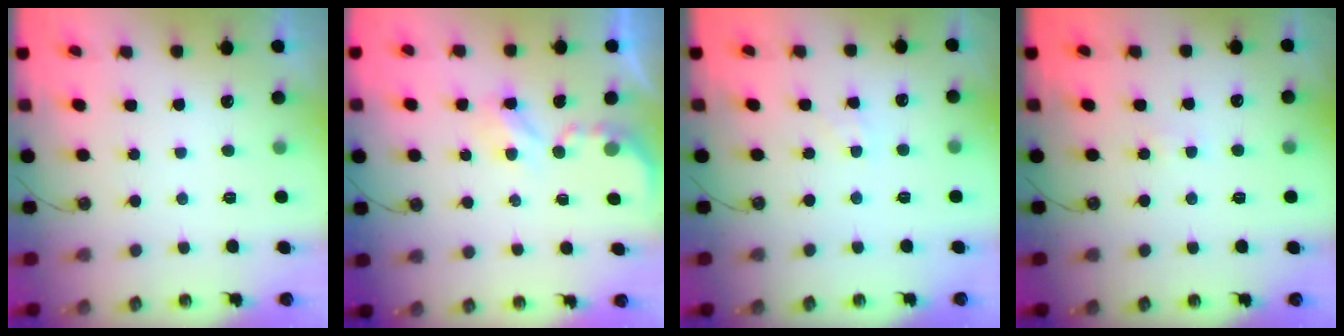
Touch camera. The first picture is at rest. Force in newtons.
{"total": 2.8, "press": 2.8, "slide": 0.4}
{"total": 2.4, "press": 2.4, "slide": 0.2}
{"total": 1.7, "press": 1.7, "slide": 0.2}